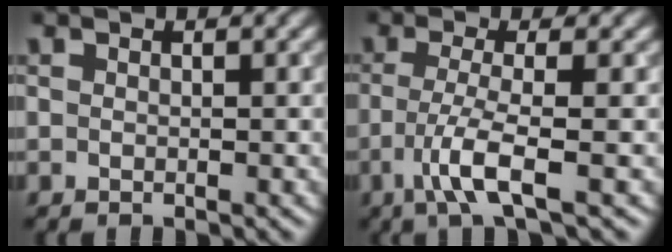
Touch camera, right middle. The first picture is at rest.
{"total": 4.1, "force": [-1.4, 0.7, 3.8], "torque": [-0.073, -0.006, -0.035]}